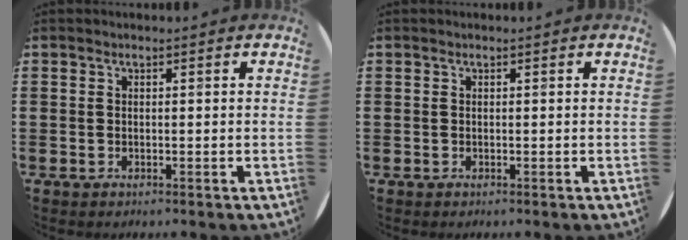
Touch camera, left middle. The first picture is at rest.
{"total": 0.0}